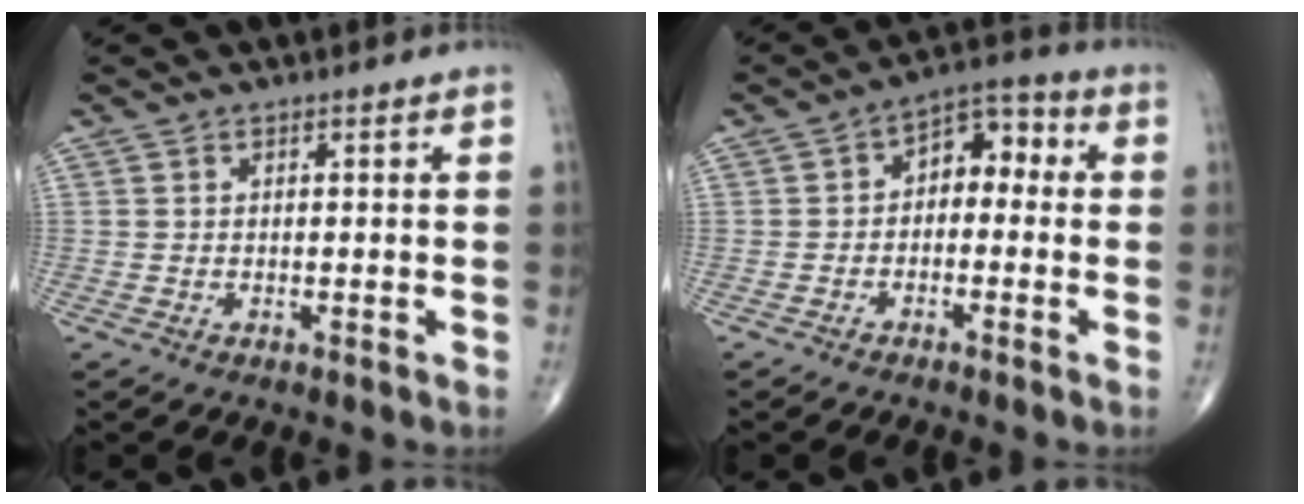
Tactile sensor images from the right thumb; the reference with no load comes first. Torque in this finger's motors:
{"motor_torque": [0.02, 0.20, -0.08, -0.11, 0.03]}